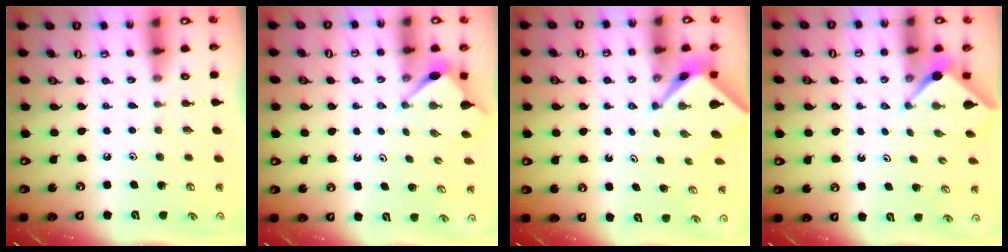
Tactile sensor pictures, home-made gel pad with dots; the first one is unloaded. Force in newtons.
{"total": 3.4, "press": 3.4, "slide": 0.4}
{"total": 2.4, "press": 2.4, "slide": 0.2}
{"total": 2.4, "press": 2.4, "slide": 0.3}